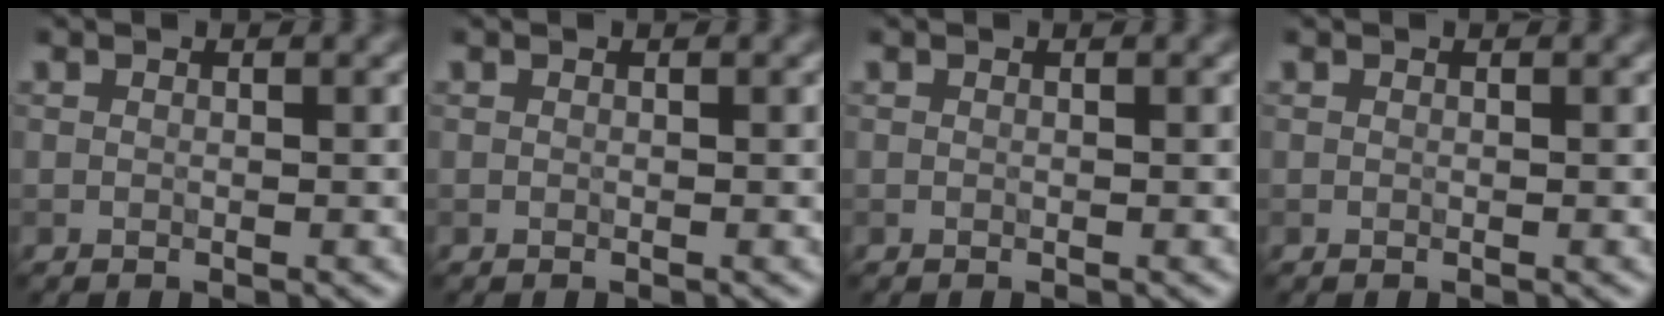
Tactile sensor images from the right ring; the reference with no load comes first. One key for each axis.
{"total": 0.0}
{"total": 0.0}
{"total": 0.0}